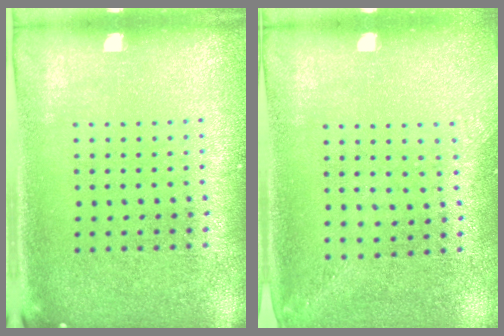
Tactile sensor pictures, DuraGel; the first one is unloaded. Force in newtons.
{"total": 1.3, "press": 1.0, "slide": 0.8}